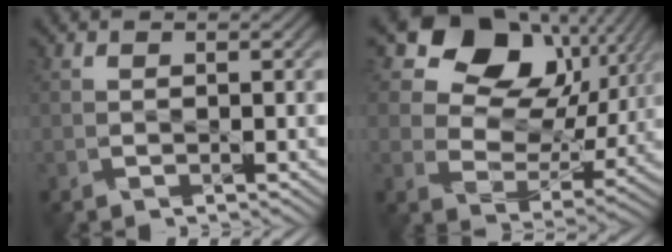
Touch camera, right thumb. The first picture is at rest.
{"total": 14.4, "force": [7.0, 9.8, 8.0], "torque": [-0.152, 0.021, 0.121]}